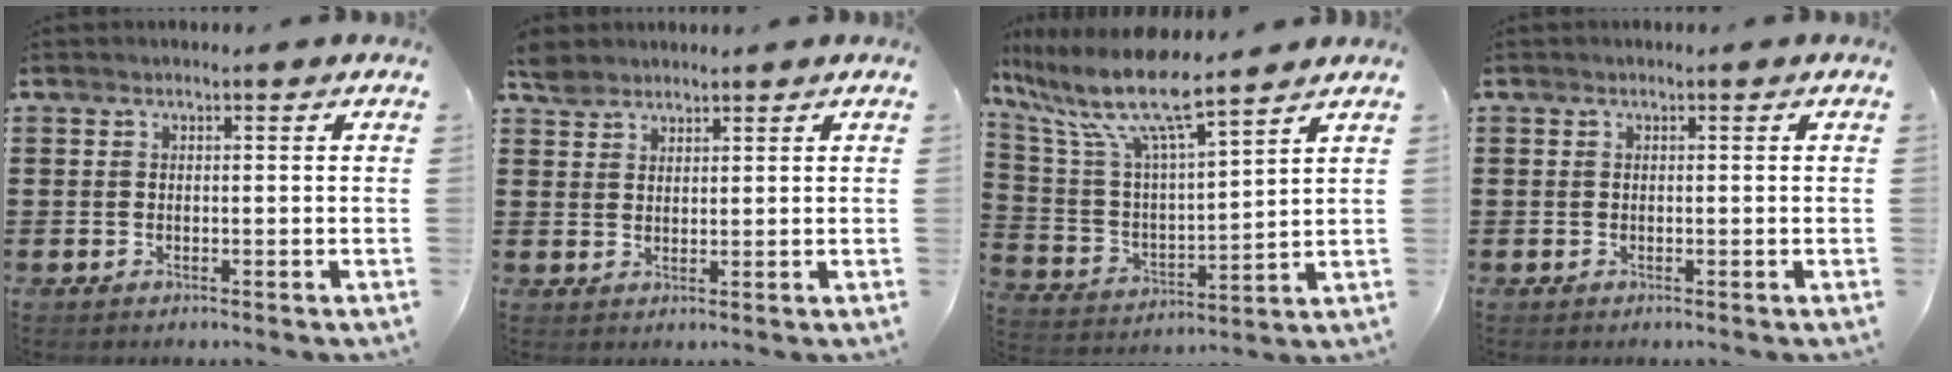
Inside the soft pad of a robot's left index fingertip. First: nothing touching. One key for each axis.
{"total": 2.8, "fx": 2.5, "fy": 1.3, "fz": 0.3, "tx": -0.014, "ty": 0.002, "tz": 0.049}
{"total": 10.8, "fx": 8.6, "fy": 1.0, "fz": 6.5, "tx": -0.166, "ty": -0.055, "tz": 0.141}
{"total": 0.0}